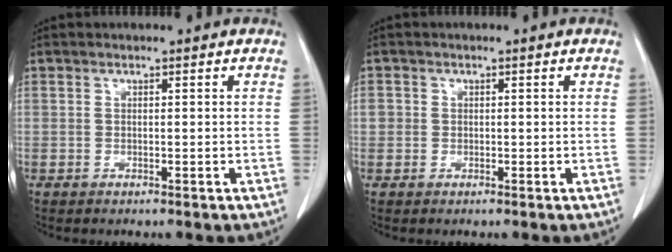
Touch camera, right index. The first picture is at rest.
{"total": 1.4, "force": [-0.1, 1.4, 0.3], "torque": [0.004, 0.007, -0.002]}